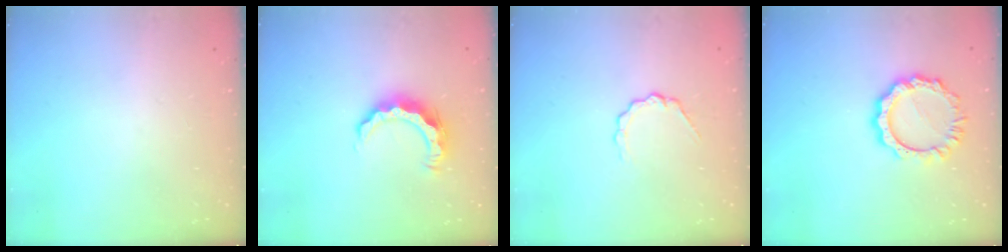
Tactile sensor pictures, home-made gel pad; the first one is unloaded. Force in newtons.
{"total": 8.2, "press": 8.2, "slide": 0.4}
{"total": 4.3, "press": 4.3, "slide": 0.4}
{"total": 9.8, "press": 9.8, "slide": 0.9}